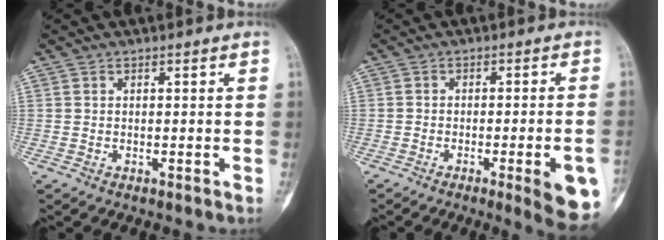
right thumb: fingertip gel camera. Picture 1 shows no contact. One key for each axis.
{"total": 10.1, "fx": -4.1, "fy": 1.8, "fz": 9.1, "tx": -0.106, "ty": 0.006, "tz": -0.046}